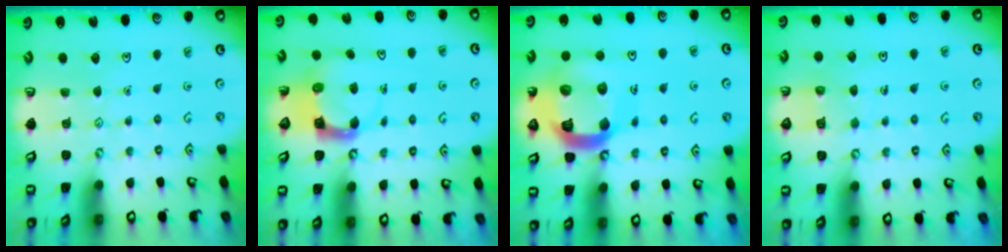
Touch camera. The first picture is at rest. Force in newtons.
{"total": 3.7, "press": 3.7, "slide": 0.5}
{"total": 20.6, "press": 20.4, "slide": 2.4}
{"total": 5.1, "press": 5.1, "slide": 0.5}